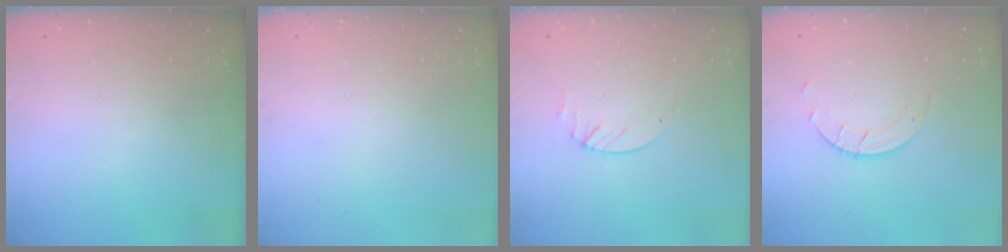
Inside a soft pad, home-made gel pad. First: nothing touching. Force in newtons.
{"total": 0.0}
{"total": 2.0, "press": 2.0, "slide": 0.2}
{"total": 2.6, "press": 2.6, "slide": 0.3}